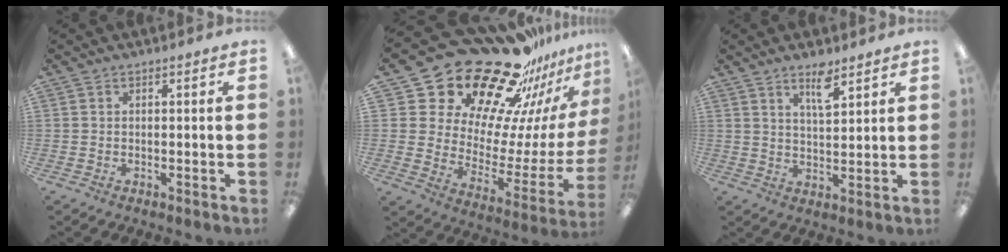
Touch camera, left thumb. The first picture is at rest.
{"total": 27.0, "force": [21.7, 11.8, 10.8], "torque": [-0.157, -0.178, 0.396]}
{"total": 6.6, "force": [4.5, 2.1, 4.3], "torque": [-0.065, -0.022, 0.074]}